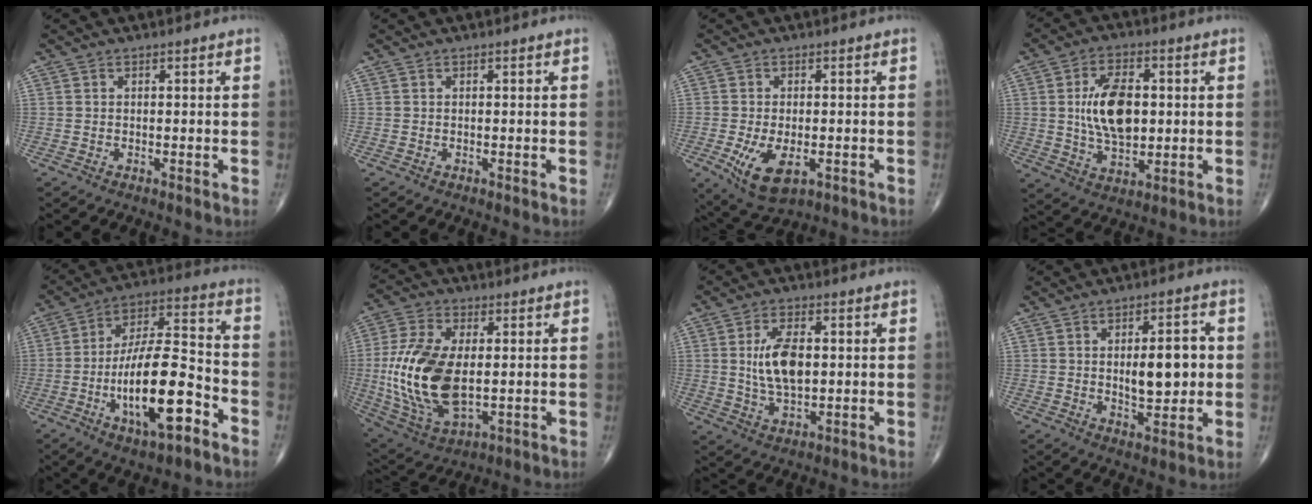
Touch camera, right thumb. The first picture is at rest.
{"total": 0.0}
{"total": 8.7, "force": [-2.7, 4.3, 7.0], "torque": [-0.128, -0.011, -0.035]}
{"total": 12.6, "force": [1.2, 7.1, 10.3], "torque": [-0.166, -0.003, 0.025]}
{"total": 18.7, "force": [-7.1, 6.3, 16.1], "torque": [-0.275, 0.047, -0.115]}
{"total": 19.0, "force": [-0.2, 10.2, 16.0], "torque": [-0.341, -0.011, 0.008]}
{"total": 9.2, "force": [1.0, 4.7, 7.9], "torque": [-0.143, -0.005, 0.022]}
{"total": 10.0, "force": [0.4, 4.4, 9.0], "torque": [-0.116, -0.001, 0.013]}